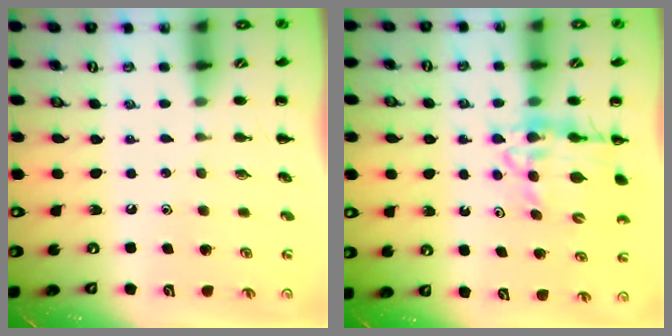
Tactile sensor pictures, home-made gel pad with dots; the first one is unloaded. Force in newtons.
{"total": 13.5, "press": 12.9, "slide": 3.9}